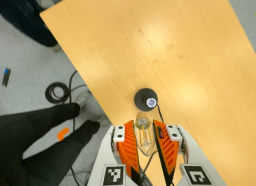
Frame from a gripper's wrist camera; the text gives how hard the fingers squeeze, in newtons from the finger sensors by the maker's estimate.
{"total": 13.5, "left": 14.0, "right": 12.9}